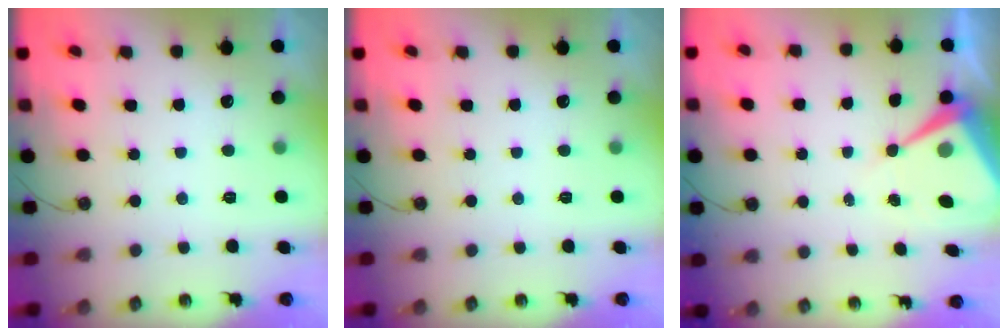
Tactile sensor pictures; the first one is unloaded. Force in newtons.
{"total": 0.0}
{"total": 8.9, "press": 8.9, "slide": 0.5}